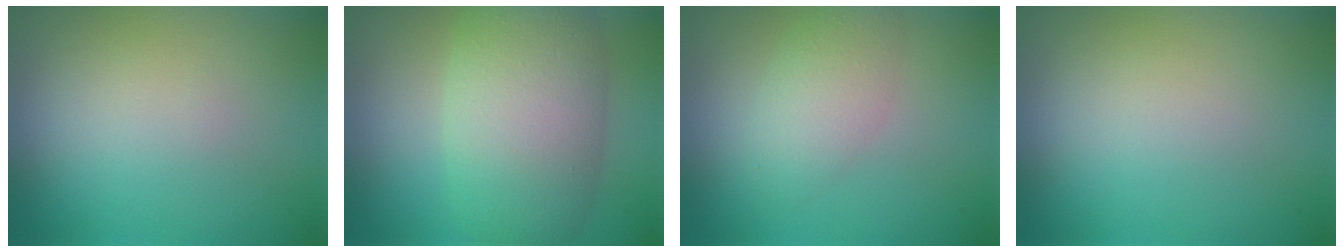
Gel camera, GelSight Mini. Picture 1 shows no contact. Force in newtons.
{"total": 8.8, "press": 8.8, "slide": 0.5}
{"total": 2.9, "press": 2.9, "slide": 0.1}
{"total": 0.0}